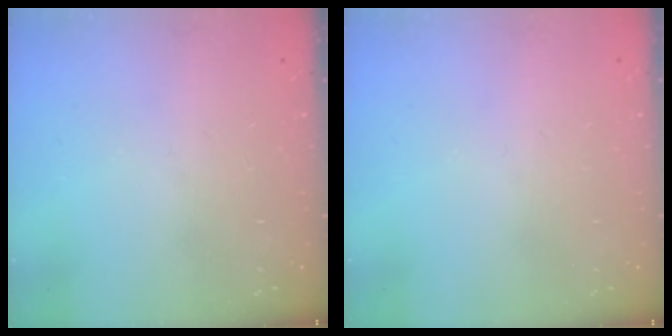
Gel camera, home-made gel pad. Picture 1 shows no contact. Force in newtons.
{"total": 0.0}